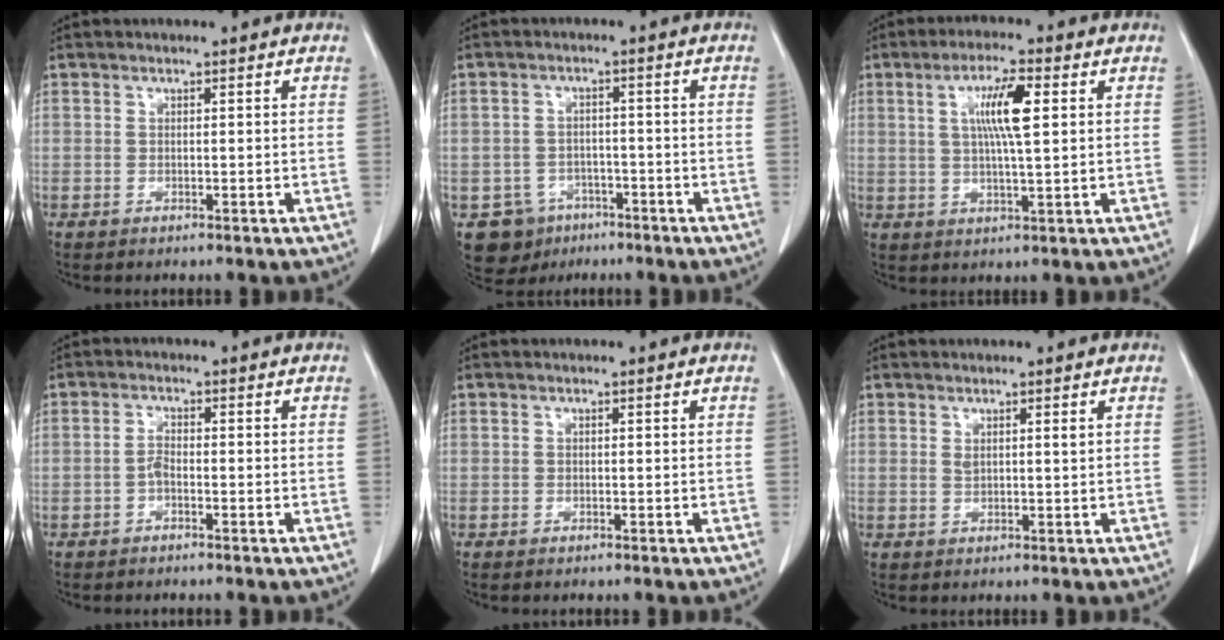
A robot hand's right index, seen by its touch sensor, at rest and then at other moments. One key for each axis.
{"total": 6.2, "fx": -3.4, "fy": 5.1, "fz": 0.8, "tx": -0.013, "ty": 0.009, "tz": -0.045}
{"total": 7.5, "fx": 1.9, "fy": 0.6, "fz": 7.2, "tx": -0.132, "ty": 0.005, "tz": 0.034}
{"total": 1.6, "fx": -0.7, "fy": 0.5, "fz": 1.3, "tx": -0.026, "ty": 0.003, "tz": -0.016}
{"total": 0.0}
{"total": 1.3, "fx": 0.7, "fy": 0.1, "fz": 1.1, "tx": -0.025, "ty": -0.003, "tz": 0.014}